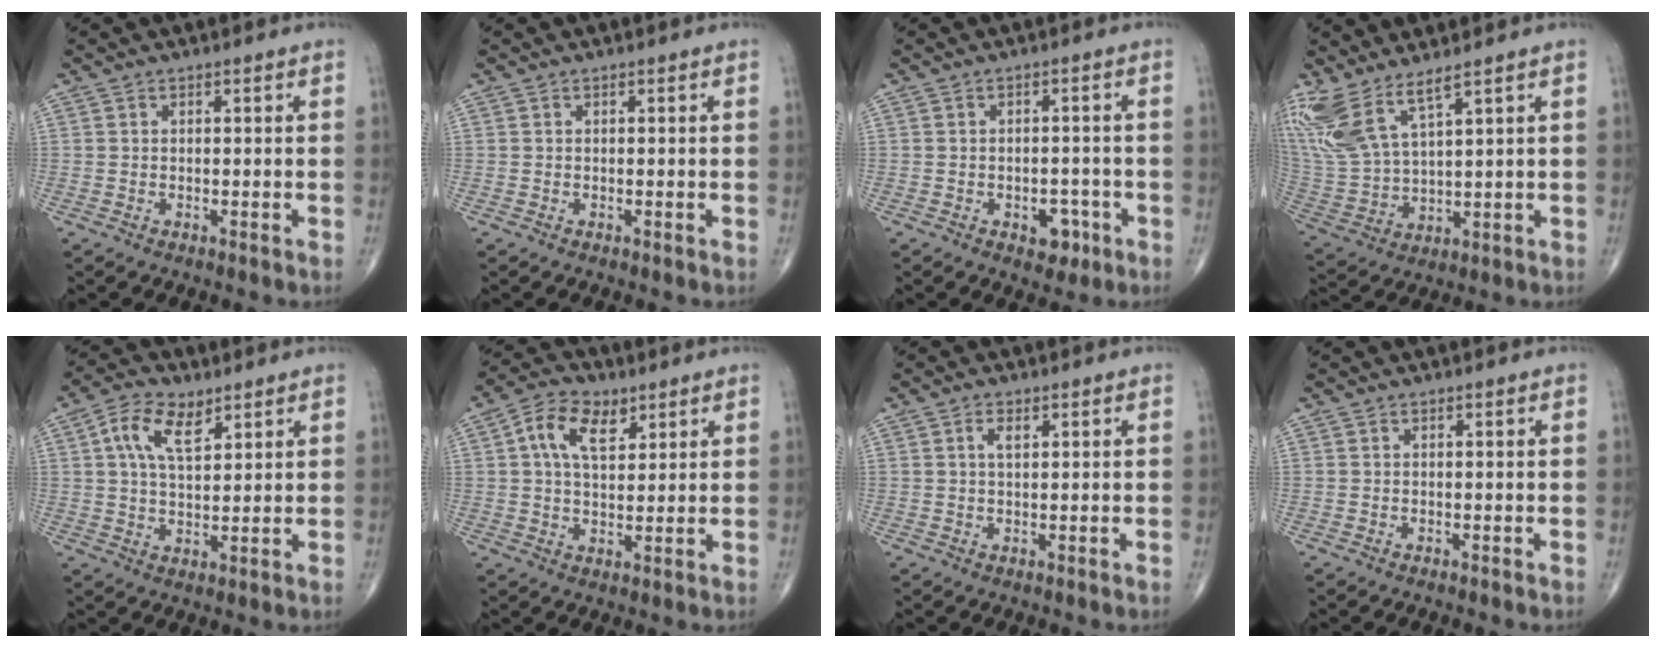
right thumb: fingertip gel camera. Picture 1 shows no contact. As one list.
[{"total": 0.0}, {"total": 4.4, "force": [-2.0, 2.8, 2.7], "torque": [-0.013, 0.013, -0.024]}, {"total": 12.4, "force": [8.4, 3.3, 8.4], "torque": [-0.194, -0.038, 0.188]}, {"total": 8.8, "force": [4.0, 4.5, 6.4], "torque": [-0.108, -0.007, 0.073]}, {"total": 9.1, "force": [3.7, 5.3, 6.4], "torque": [-0.101, -0.003, 0.061]}, {"total": 2.3, "force": [0.9, 1.1, 1.8], "torque": [-0.034, 0.000, 0.017]}, {"total": 0.0}]